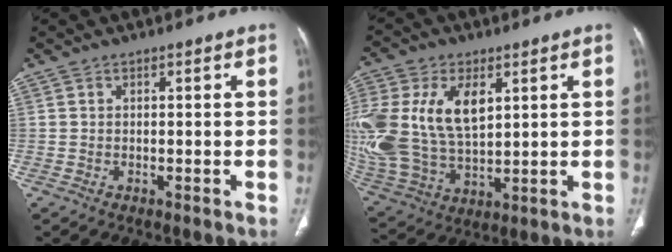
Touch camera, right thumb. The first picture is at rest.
{"total": 23.0, "force": [5.4, 13.8, 17.7], "torque": [-0.399, -0.002, 0.111]}